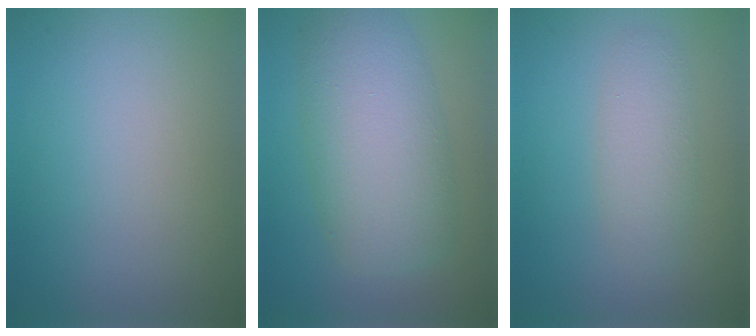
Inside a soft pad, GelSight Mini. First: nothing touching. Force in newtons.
{"total": 7.8, "press": 7.8, "slide": 0.2}
{"total": 2.6, "press": 2.6, "slide": 0.2}